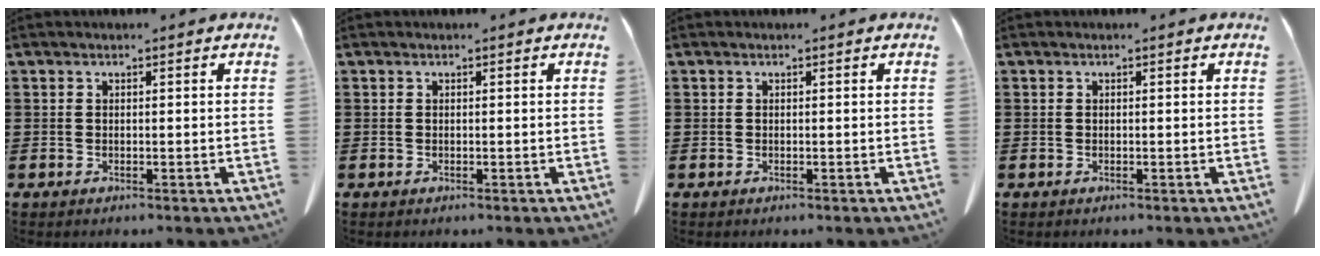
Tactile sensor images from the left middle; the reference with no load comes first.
{"total": 0.0}
{"total": 0.0}
{"total": 0.0}